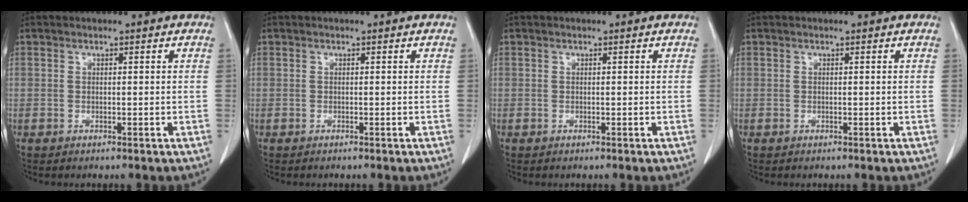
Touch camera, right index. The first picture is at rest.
{"total": 0.0}
{"total": 0.0}
{"total": 0.0}